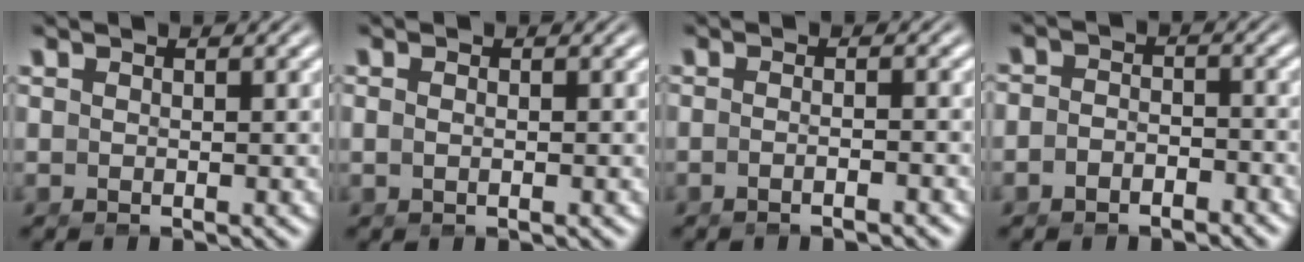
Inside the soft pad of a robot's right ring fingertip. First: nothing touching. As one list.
[{"total": 0.7, "force": [-0.2, -0.1, 0.7], "torque": [-0.014, -0.005, 0.000]}, {"total": 2.1, "force": [-1.6, -0.4, 1.3], "torque": [-0.023, 0.002, -0.030]}, {"total": 2.8, "force": [-2.4, 1.4, 0.4], "torque": [-0.010, -0.011, -0.040]}]